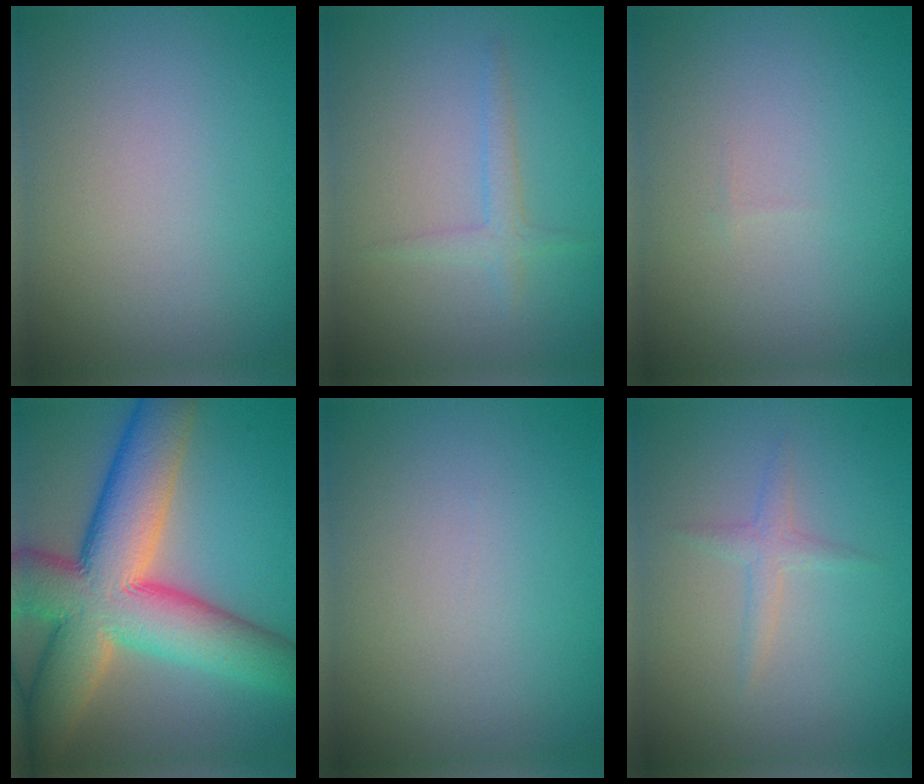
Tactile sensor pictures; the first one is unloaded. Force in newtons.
{"total": 1.5, "press": 1.5, "slide": 0.0}
{"total": 0.0}
{"total": 14.3, "press": 14.3, "slide": 0.7}
{"total": 0.0}
{"total": 1.3, "press": 1.3, "slide": 0.0}